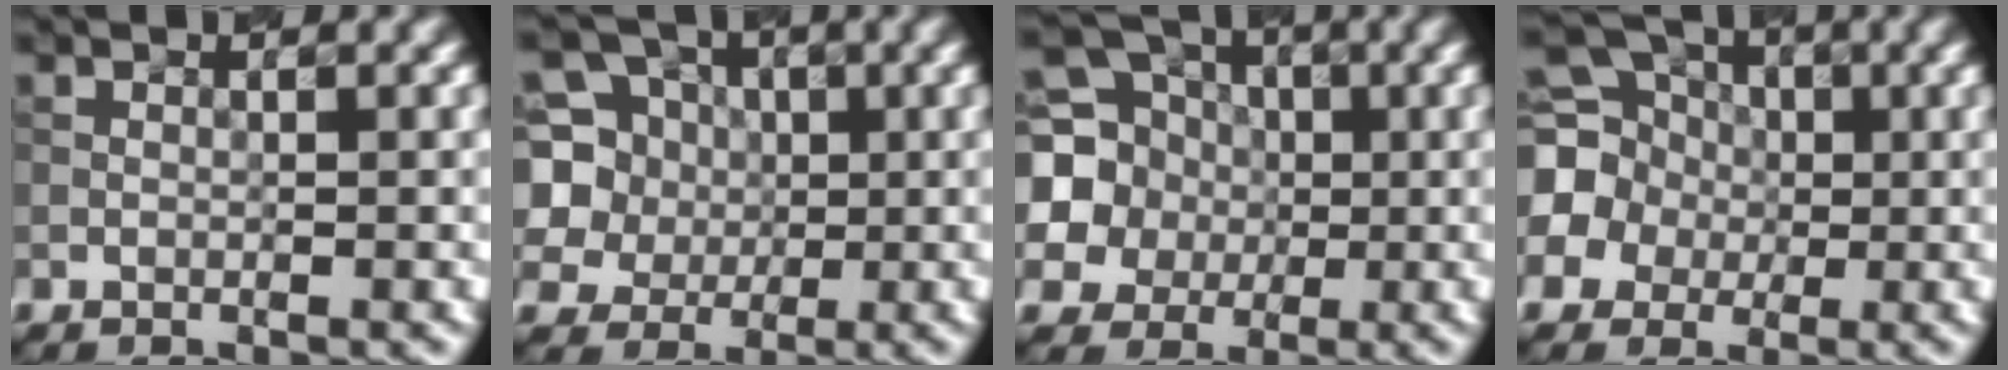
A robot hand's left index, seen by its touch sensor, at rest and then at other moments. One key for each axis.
{"total": 8.1, "fx": 1.7, "fy": 7.3, "fz": 3.1, "tx": -0.078, "ty": 0.031, "tz": 0.013}
{"total": 10.2, "fx": 1.1, "fy": 9.5, "fz": 3.7, "tx": -0.121, "ty": 0.029, "tz": -0.006}
{"total": 10.9, "fx": 1.0, "fy": 10.0, "fz": 4.2, "tx": -0.120, "ty": 0.020, "tz": -0.015}